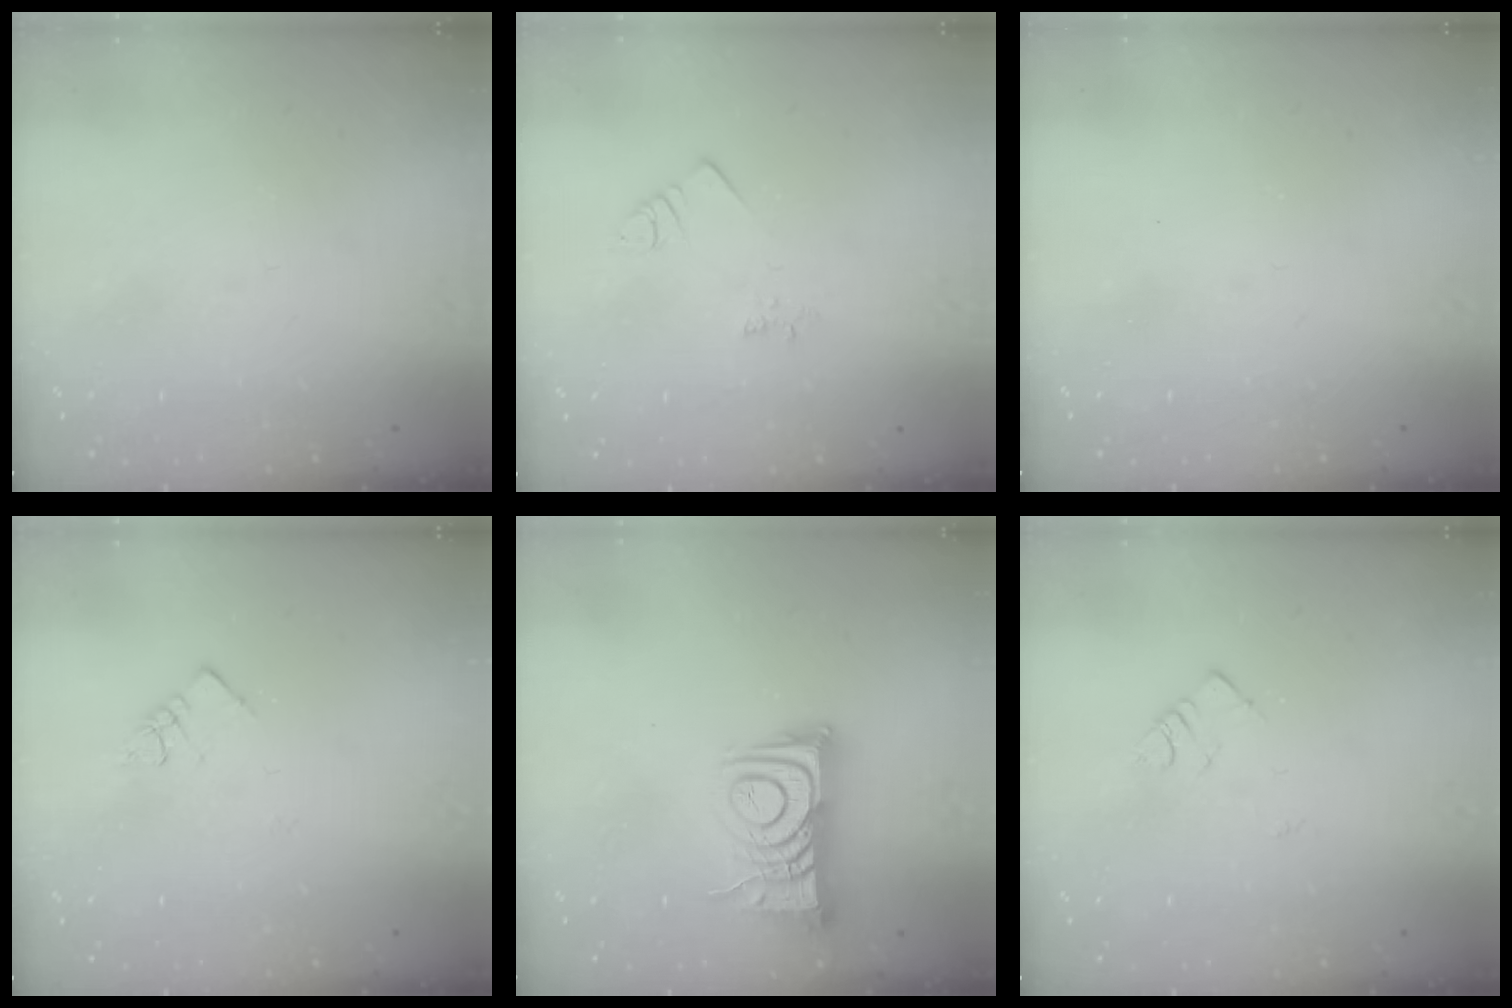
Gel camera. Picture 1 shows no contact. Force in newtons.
{"total": 2.5, "press": 2.5, "slide": 0.5}
{"total": 2.5, "press": 2.4, "slide": 0.4}
{"total": 3.6, "press": 3.6, "slide": 0.3}
{"total": 10.6, "press": 10.5, "slide": 1.1}
{"total": 2.8, "press": 2.7, "slide": 0.4}